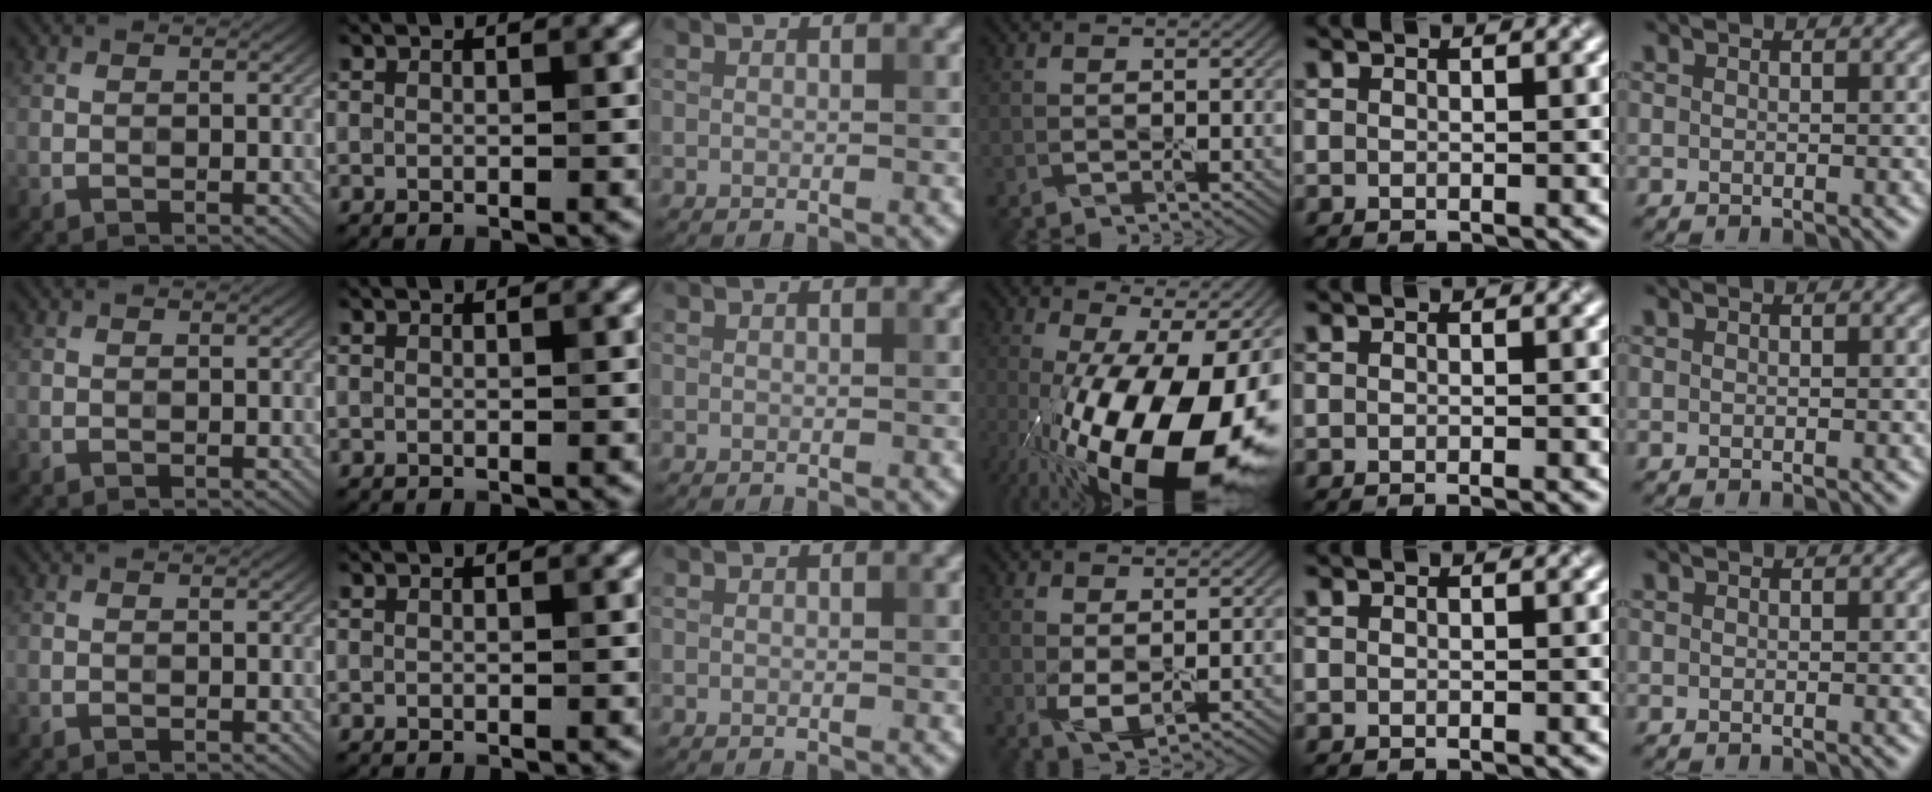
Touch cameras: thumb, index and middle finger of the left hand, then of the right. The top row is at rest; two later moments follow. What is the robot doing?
{"motion": "peel", "object": "cling film"}